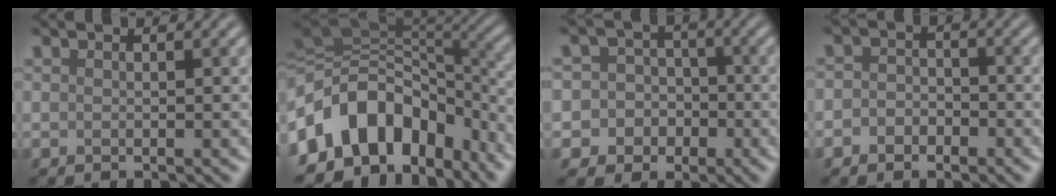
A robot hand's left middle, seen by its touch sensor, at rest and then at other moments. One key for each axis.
{"total": 12.3, "fx": -3.7, "fy": 9.1, "fz": 7.4, "tx": -0.147, "ty": 0.009, "tz": -0.072}
{"total": 6.7, "fx": -2.0, "fy": 6.3, "fz": 1.0, "tx": -0.007, "ty": 0.008, "tz": -0.064}
{"total": 2.1, "fx": -1.0, "fy": 1.7, "fz": 0.8, "tx": 0.003, "ty": 0.002, "tz": -0.034}